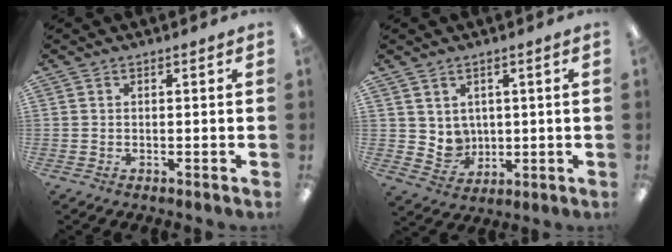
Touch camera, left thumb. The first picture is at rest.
{"total": 4.9, "force": [2.6, 4.1, 0.4], "torque": [-0.010, -0.022, 0.053]}